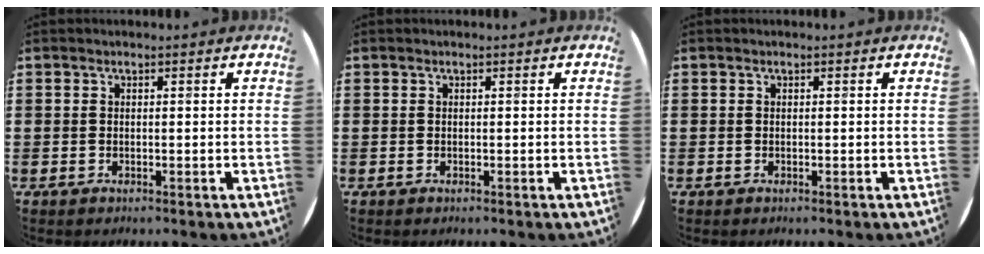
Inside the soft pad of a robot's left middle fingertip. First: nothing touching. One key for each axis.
{"total": 0.0}
{"total": 0.0}